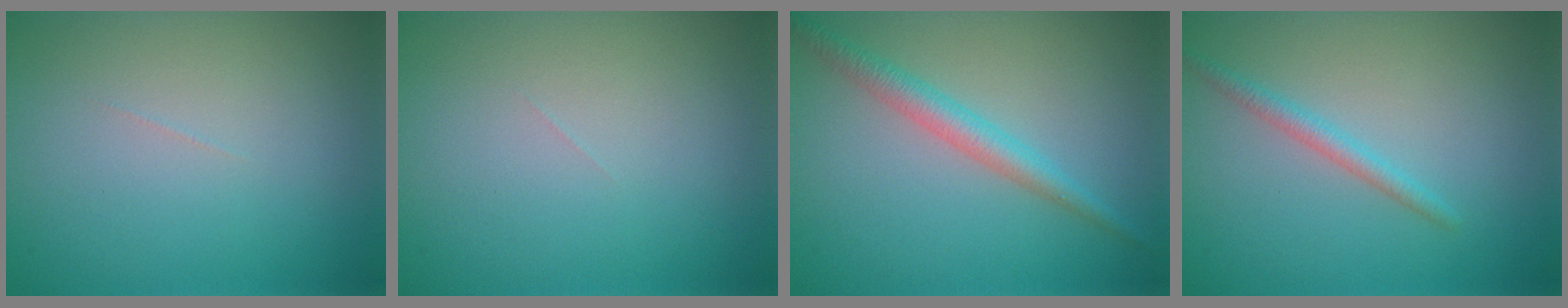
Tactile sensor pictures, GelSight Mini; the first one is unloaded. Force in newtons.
{"total": 0.0}
{"total": 2.8, "press": 2.8, "slide": 0.1}
{"total": 1.7, "press": 1.7, "slide": 0.1}